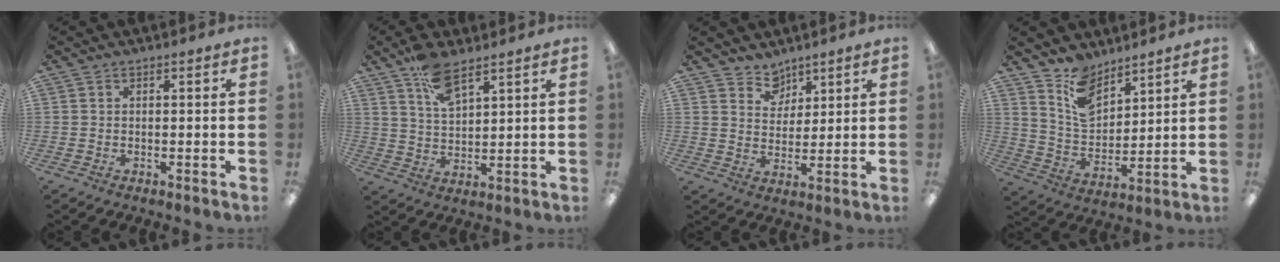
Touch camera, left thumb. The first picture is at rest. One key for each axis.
{"total": 8.9, "fx": 6.3, "fy": 3.6, "fz": 5.3, "tx": -0.094, "ty": -0.026, "tz": 0.112}
{"total": 6.3, "fx": 4.9, "fy": 3.9, "fz": 0.2, "tx": -0.005, "ty": -0.033, "tz": 0.090}
{"total": 10.5, "fx": 8.0, "fy": 5.5, "fz": 4.0, "tx": -0.085, "ty": -0.046, "tz": 0.153}